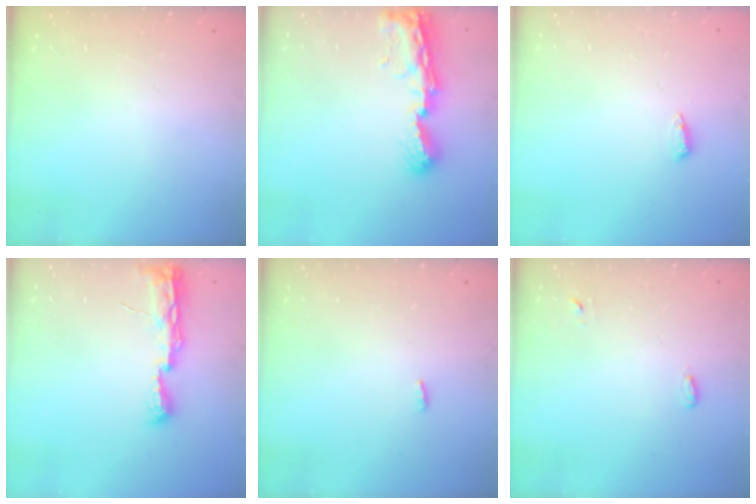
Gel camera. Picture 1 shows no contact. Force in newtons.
{"total": 9.3, "press": 9.3, "slide": 1.0}
{"total": 5.6, "press": 5.5, "slide": 1.0}
{"total": 8.5, "press": 8.5, "slide": 1.2}
{"total": 2.3, "press": 2.1, "slide": 0.8}
{"total": 2.8, "press": 2.7, "slide": 0.6}